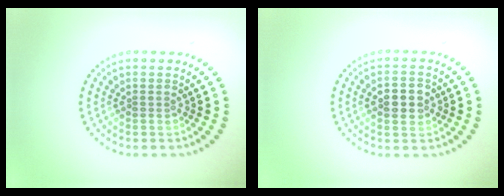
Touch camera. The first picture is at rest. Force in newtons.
{"total": 2.7, "press": 2.7, "slide": 0.1}